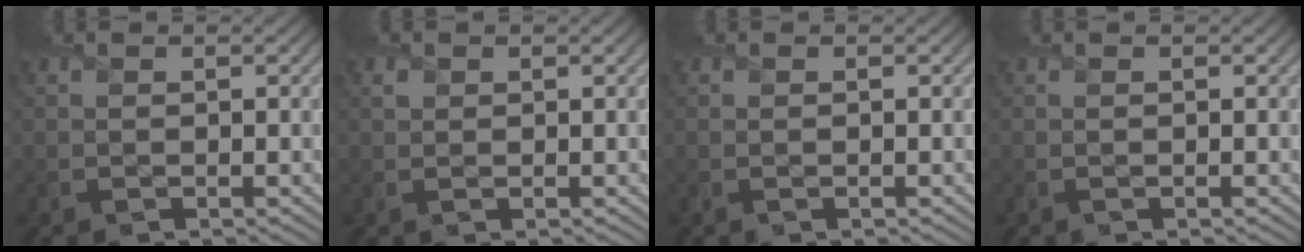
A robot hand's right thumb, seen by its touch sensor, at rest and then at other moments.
{"total": 1.0, "force": [0.5, 0.9, 0.3], "torque": [-0.005, -0.002, 0.007]}
{"total": 0.0}
{"total": 0.0}